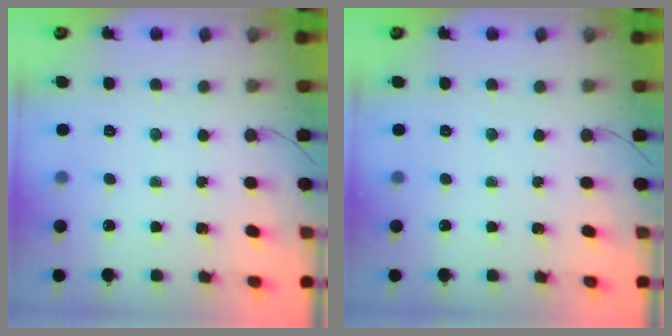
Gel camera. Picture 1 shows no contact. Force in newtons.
{"total": 0.0}